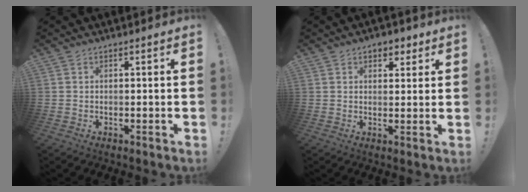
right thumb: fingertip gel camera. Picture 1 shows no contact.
{"total": 4.4, "force": [2.6, 3.1, 1.8], "torque": [-0.006, -0.012, 0.043]}